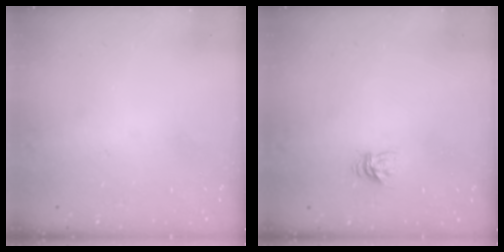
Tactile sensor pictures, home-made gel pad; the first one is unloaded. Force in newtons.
{"total": 4.9, "press": 4.9, "slide": 0.6}